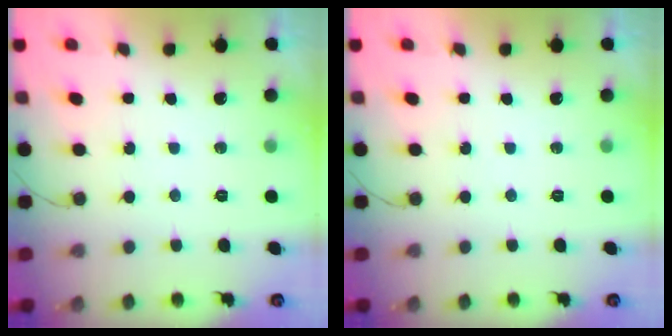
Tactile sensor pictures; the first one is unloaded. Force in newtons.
{"total": 0.0}